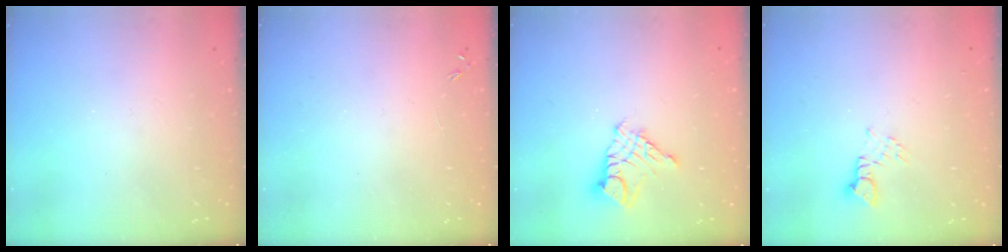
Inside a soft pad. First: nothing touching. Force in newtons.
{"total": 0.0}
{"total": 10.2, "press": 10.2, "slide": 1.0}
{"total": 2.2, "press": 2.2, "slide": 0.1}